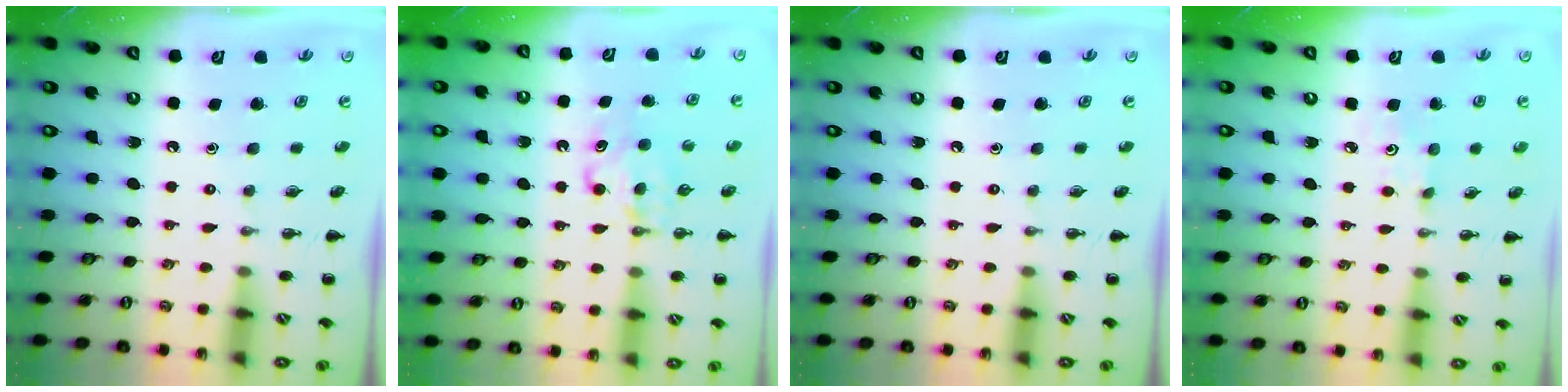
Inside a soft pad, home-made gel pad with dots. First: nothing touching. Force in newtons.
{"total": 5.5, "press": 5.3, "slide": 1.4}
{"total": 0.0}
{"total": 2.8, "press": 2.7, "slide": 0.7}